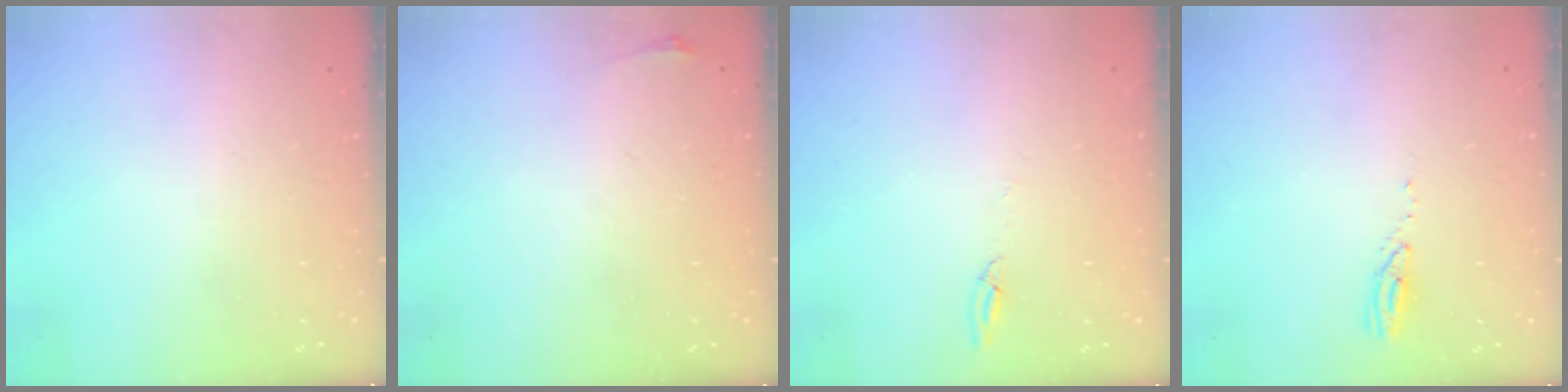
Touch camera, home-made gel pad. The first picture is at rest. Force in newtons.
{"total": 2.8, "press": 2.1, "slide": 1.9}
{"total": 3.5, "press": 3.5, "slide": 0.4}
{"total": 3.0, "press": 2.9, "slide": 0.3}